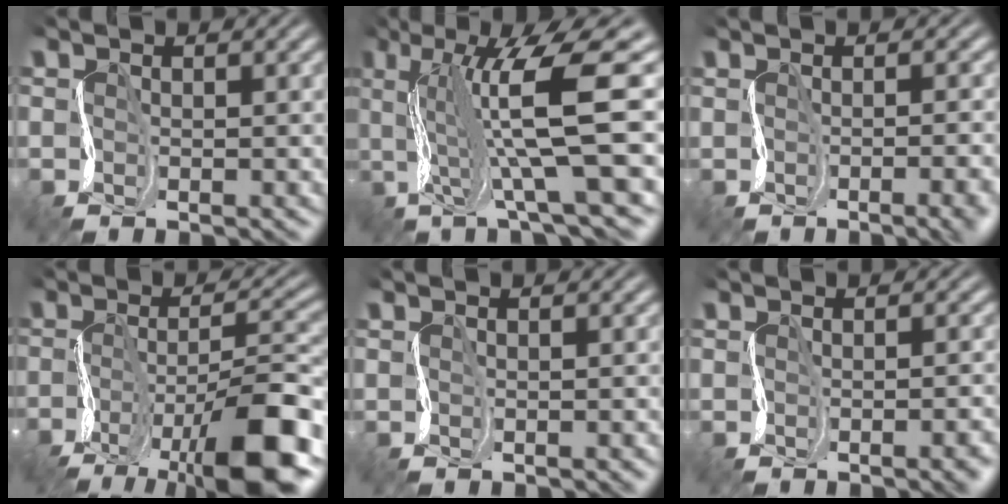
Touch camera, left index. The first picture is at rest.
{"total": 11.6, "force": [1.7, 2.2, 11.3], "torque": [-0.175, 0.018, 0.034]}
{"total": 6.2, "force": [-1.1, 2.8, 5.4], "torque": [-0.017, 0.007, -0.005]}
{"total": 10.5, "force": [-5.6, 3.5, 8.1], "torque": [-0.129, 0.004, -0.096]}
{"total": 0.6, "force": [0.1, 0.3, 0.5], "torque": [0.006, 0.002, 0.005]}
{"total": 4.4, "force": [-1.4, 2.0, 3.7], "torque": [-0.009, 0.006, -0.004]}